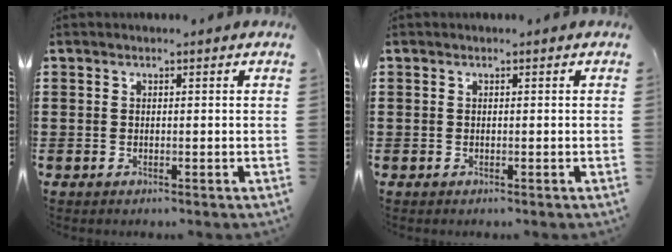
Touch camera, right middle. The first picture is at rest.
{"total": 0.0}